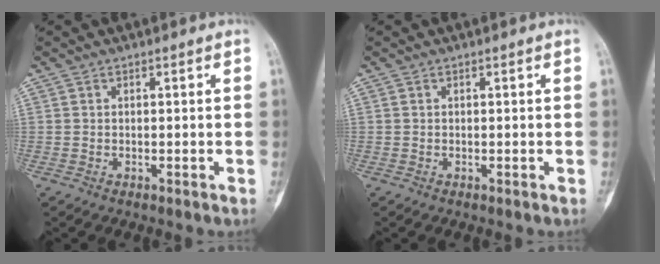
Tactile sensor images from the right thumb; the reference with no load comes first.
{"total": 0.0}